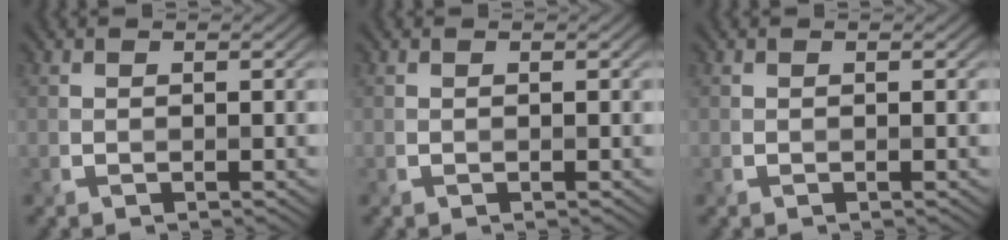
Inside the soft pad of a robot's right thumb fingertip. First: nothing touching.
{"total": 0.0}
{"total": 0.0}